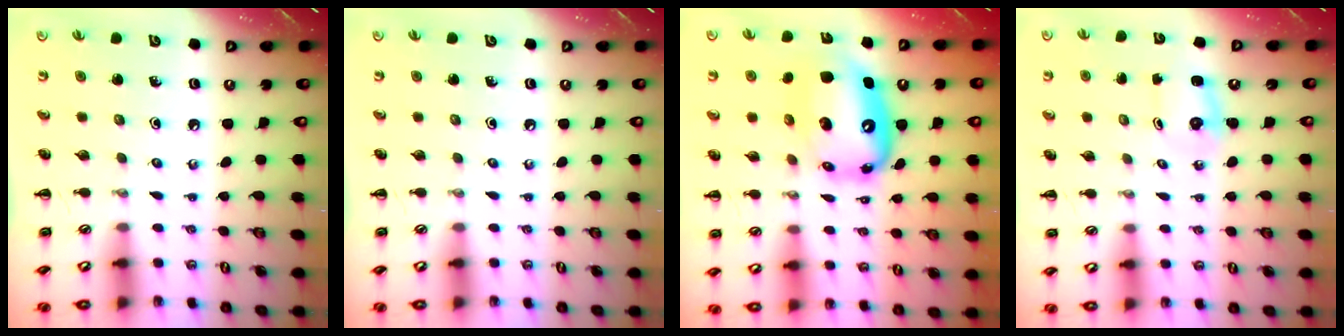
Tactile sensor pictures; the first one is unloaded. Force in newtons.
{"total": 0.0}
{"total": 12.2, "press": 11.8, "slide": 3.1}
{"total": 2.2, "press": 2.1, "slide": 0.8}